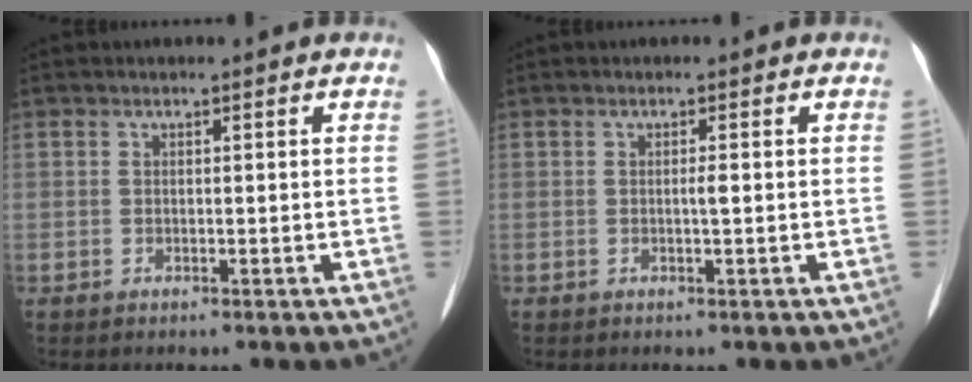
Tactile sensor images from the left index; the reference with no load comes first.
{"total": 0.8, "force": [-0.2, 0.0, 0.7], "torque": [-0.014, -0.002, 0.000]}